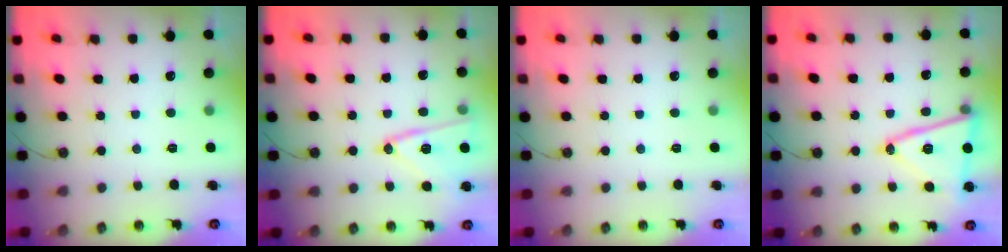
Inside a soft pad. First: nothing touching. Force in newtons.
{"total": 14.3, "press": 14.0, "slide": 2.9}
{"total": 0.0}
{"total": 16.3, "press": 16.3, "slide": 1.2}